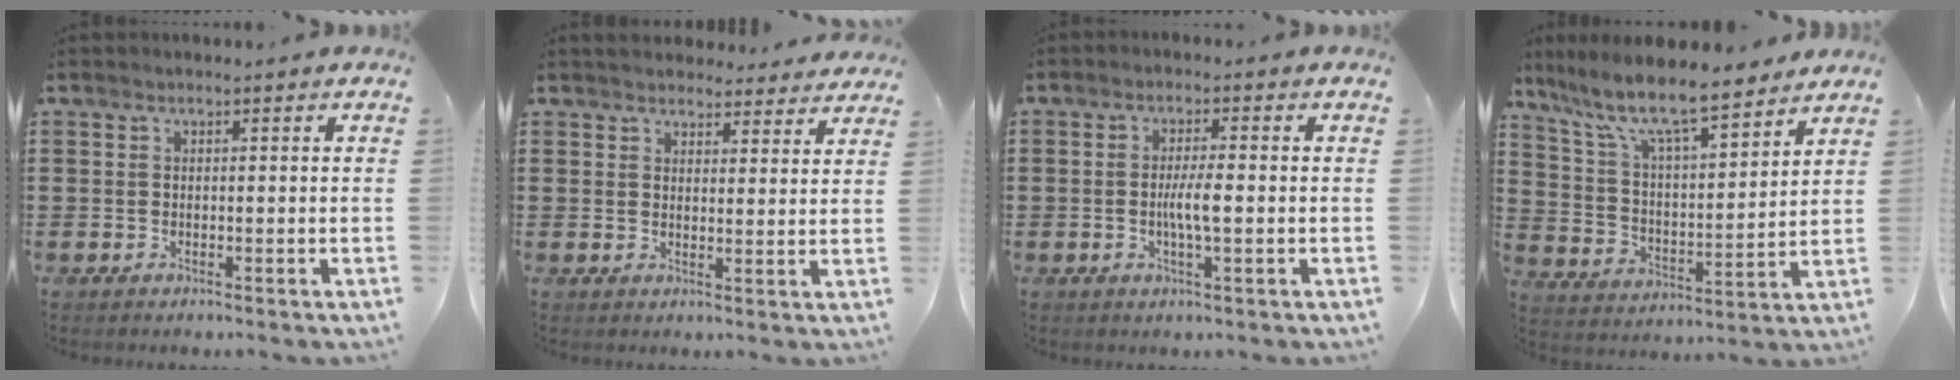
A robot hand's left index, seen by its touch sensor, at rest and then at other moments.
{"total": 3.5, "force": [3.5, 0.6, 0.3], "torque": [-0.008, -0.012, 0.063]}
{"total": 4.1, "force": [-0.5, 0.6, 4.0], "torque": [-0.077, -0.002, -0.012]}
{"total": 9.6, "force": [8.1, 1.5, 4.9], "torque": [-0.129, -0.045, 0.137]}